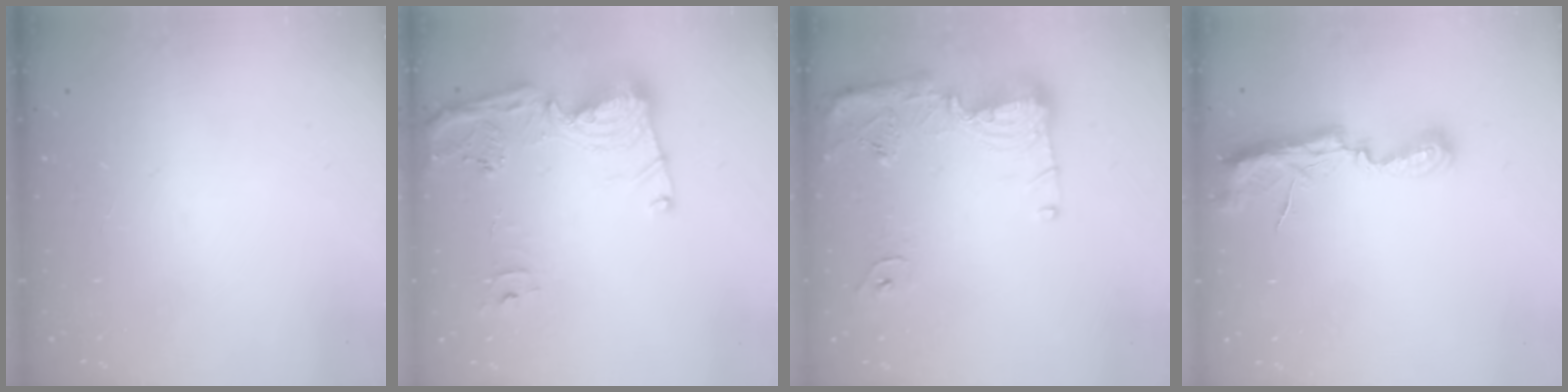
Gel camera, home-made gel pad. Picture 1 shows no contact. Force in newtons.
{"total": 16.3, "press": 16.2, "slide": 1.5}
{"total": 13.8, "press": 13.8, "slide": 1.3}
{"total": 7.2, "press": 7.2, "slide": 0.5}